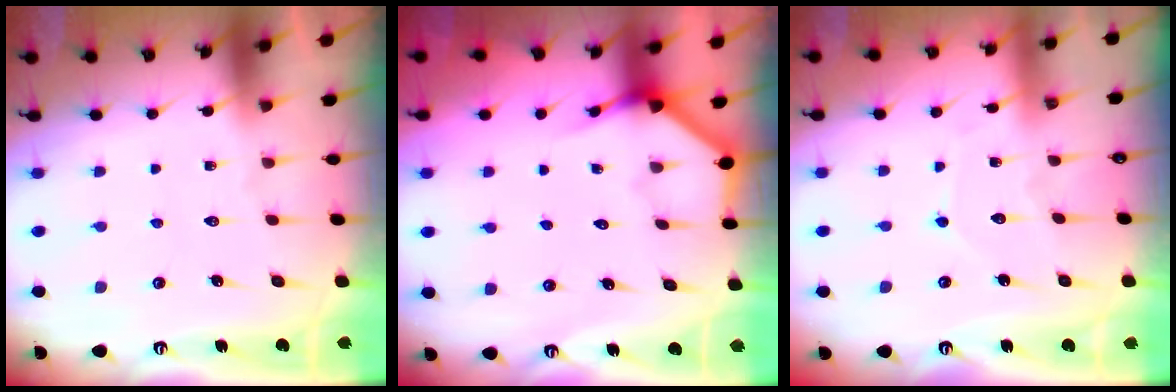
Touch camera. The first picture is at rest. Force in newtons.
{"total": 3.9, "press": 3.9, "slide": 0.2}
{"total": 3.9, "press": 3.9, "slide": 0.1}